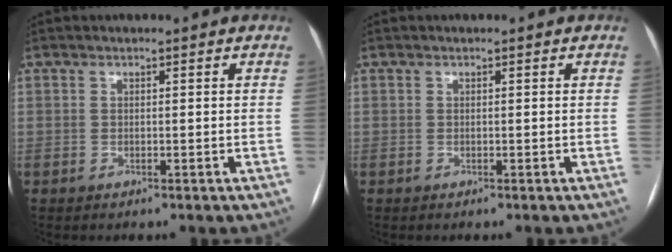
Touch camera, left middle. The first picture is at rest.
{"total": 0.0}